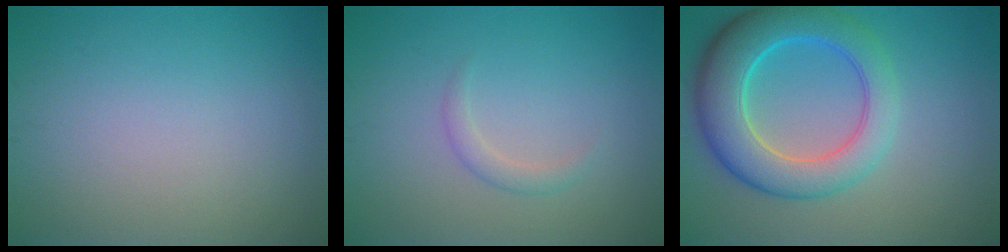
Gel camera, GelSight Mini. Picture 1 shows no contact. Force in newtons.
{"total": 1.3, "press": 1.3, "slide": 0.1}
{"total": 8.2, "press": 8.2, "slide": 0.6}